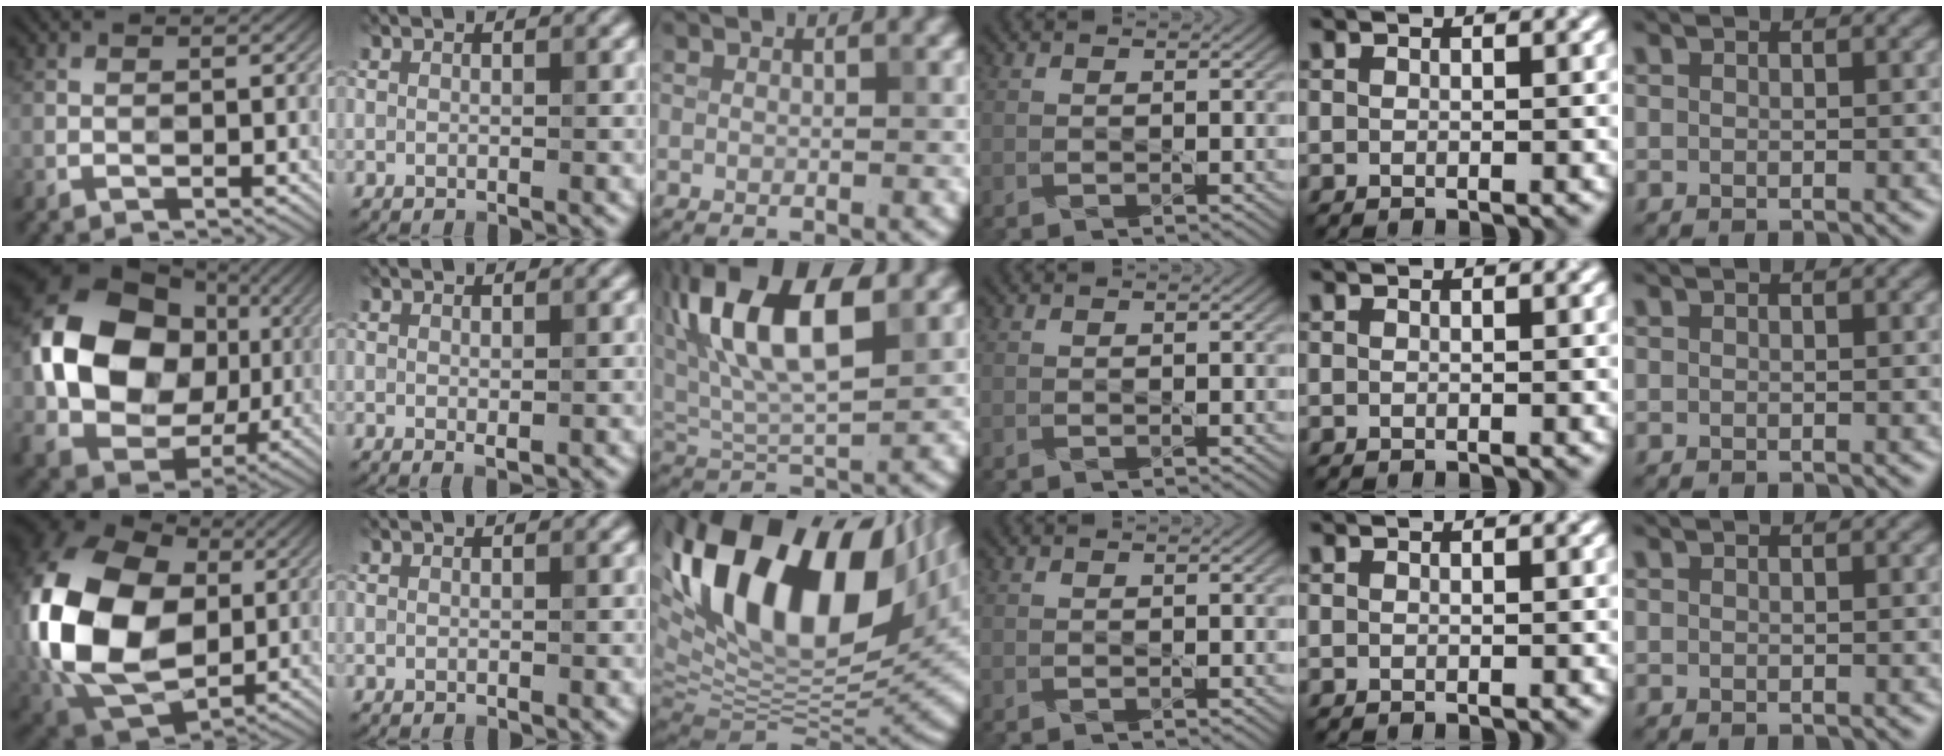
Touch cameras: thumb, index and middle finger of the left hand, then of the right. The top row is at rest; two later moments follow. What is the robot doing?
{"motion": "pour", "object": "watering can"}